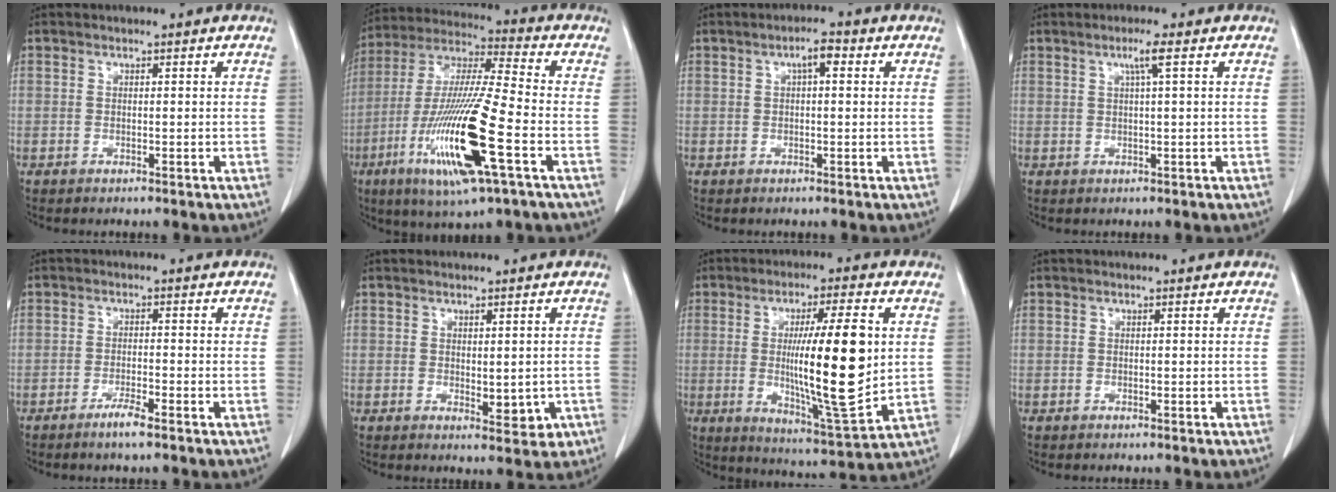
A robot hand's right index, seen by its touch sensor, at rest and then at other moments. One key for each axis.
{"total": 19.4, "fx": -6.6, "fy": 1.2, "fz": 18.1, "tx": -0.385, "ty": -0.031, "tz": -0.124}
{"total": 2.7, "fx": 0.9, "fy": 0.7, "fz": 2.5, "tx": -0.044, "ty": 0.010, "tz": 0.012}
{"total": 2.4, "fx": 0.9, "fy": -0.5, "fz": 2.2, "tx": -0.044, "ty": 0.001, "tz": 0.018}
{"total": 2.8, "fx": -2.0, "fy": -0.1, "fz": 2.0, "tx": -0.040, "ty": -0.003, "tz": -0.038}
{"total": 4.3, "fx": -0.7, "fy": 1.9, "fz": 3.8, "tx": -0.040, "ty": -0.008, "tz": -0.001}
{"total": 16.5, "fx": 1.2, "fy": 1.5, "fz": 16.4, "tx": -0.275, "ty": -0.018, "tz": 0.021}
{"total": 0.0}